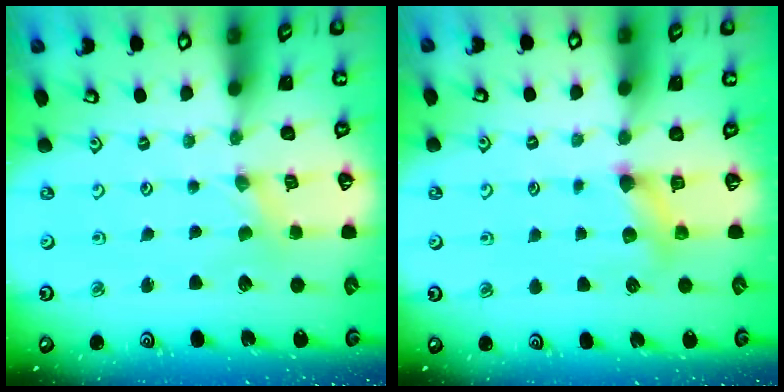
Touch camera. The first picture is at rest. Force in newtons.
{"total": 5.6, "press": 5.6, "slide": 0.6}